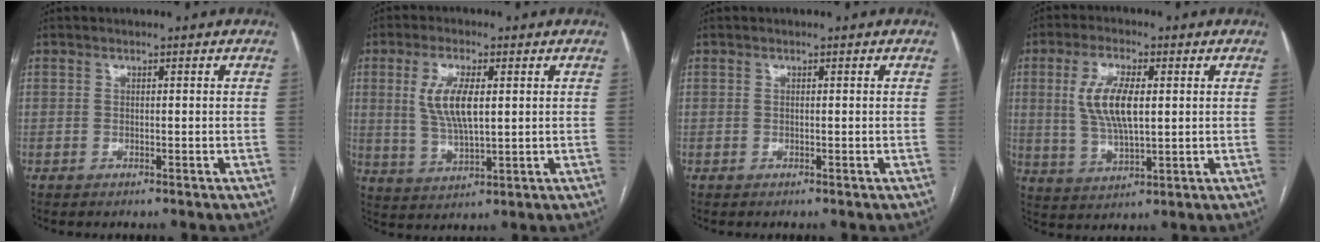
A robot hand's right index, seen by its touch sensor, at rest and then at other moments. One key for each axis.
{"total": 7.8, "fx": 1.7, "fy": 2.3, "fz": 7.2, "tx": -0.149, "ty": 0.001, "tz": 0.038}
{"total": 0.0}
{"total": 8.9, "fx": 1.6, "fy": 2.9, "fz": 8.2, "tx": -0.172, "ty": 0.006, "tz": 0.036}